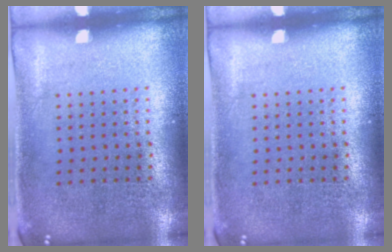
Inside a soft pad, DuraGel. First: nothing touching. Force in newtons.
{"total": 0.0}